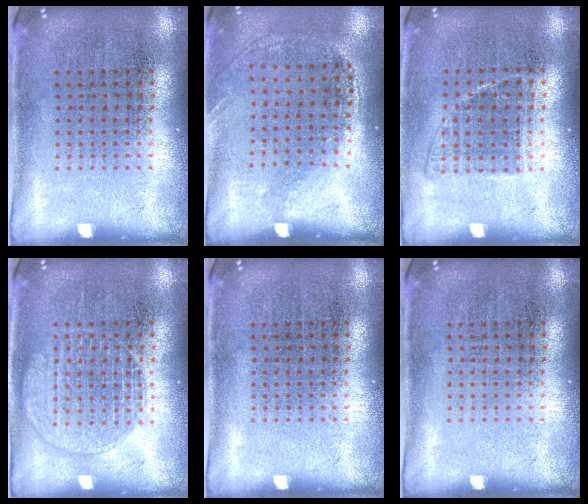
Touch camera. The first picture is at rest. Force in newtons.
{"total": 1.2, "press": 0.9, "slide": 0.9}
{"total": 1.0, "press": 0.9, "slide": 0.5}
{"total": 2.6, "press": 2.6, "slide": 0.4}
{"total": 0.0}
{"total": 0.0}